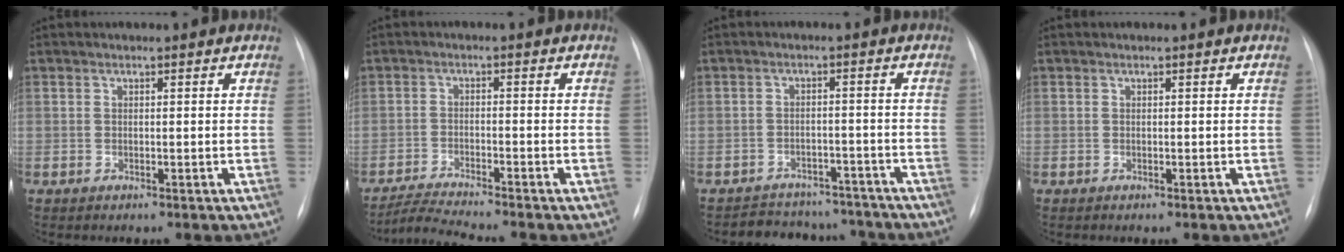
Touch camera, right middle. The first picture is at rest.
{"total": 5.6, "force": [-5.2, -1.4, 1.6], "torque": [-0.035, -0.020, -0.094]}
{"total": 10.1, "force": [-9.2, 3.9, 0.9], "torque": [-0.007, 0.022, -0.116]}
{"total": 0.0}